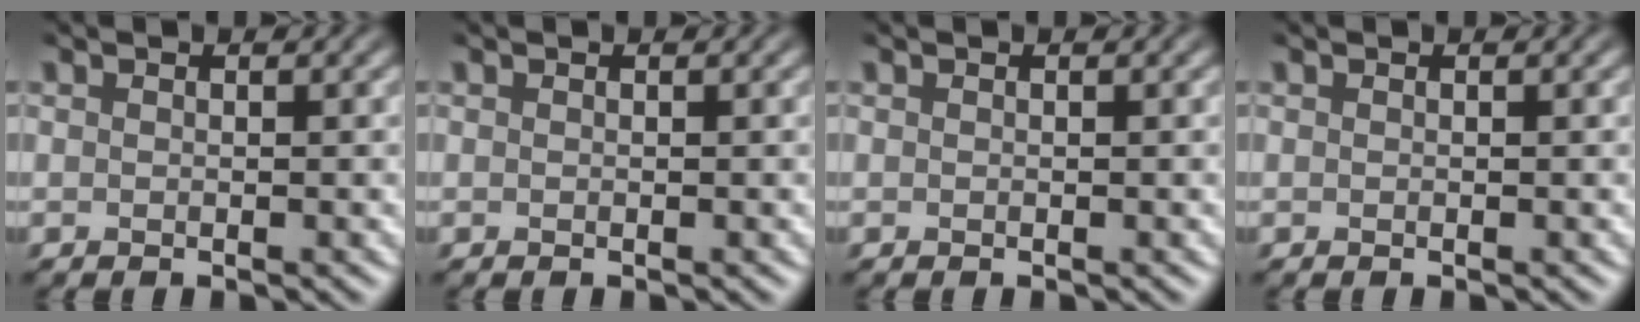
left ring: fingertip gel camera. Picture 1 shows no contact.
{"total": 0.0}
{"total": 0.0}
{"total": 0.0}